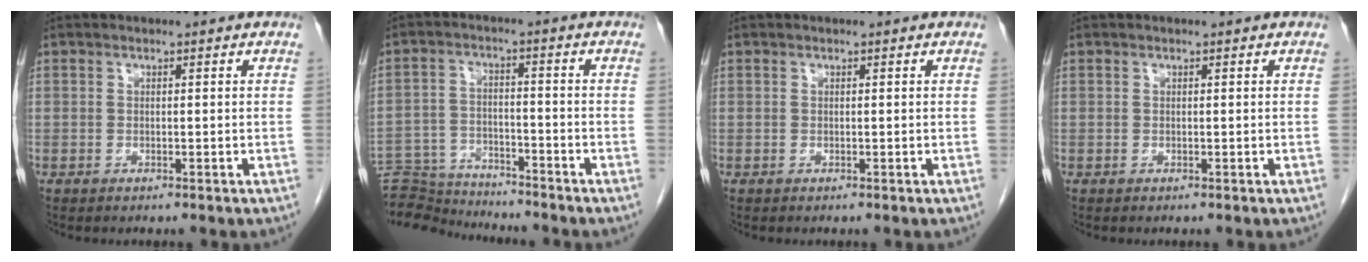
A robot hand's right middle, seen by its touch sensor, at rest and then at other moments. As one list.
[{"total": 10.6, "force": [-10.5, 1.2, 0.7], "torque": [-0.012, 0.013, -0.180]}, {"total": 0.0}, {"total": 0.0}]